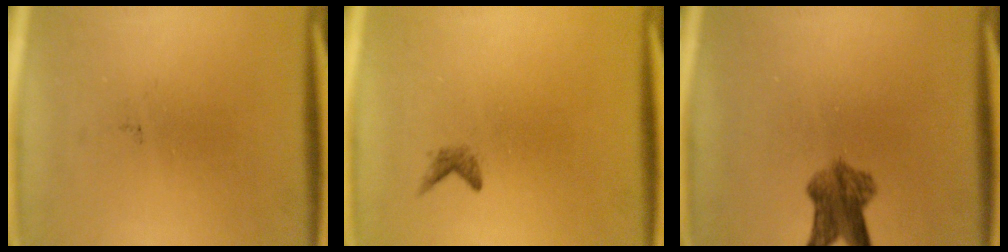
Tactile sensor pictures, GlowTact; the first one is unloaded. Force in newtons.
{"total": 0.9}
{"total": 5.7}